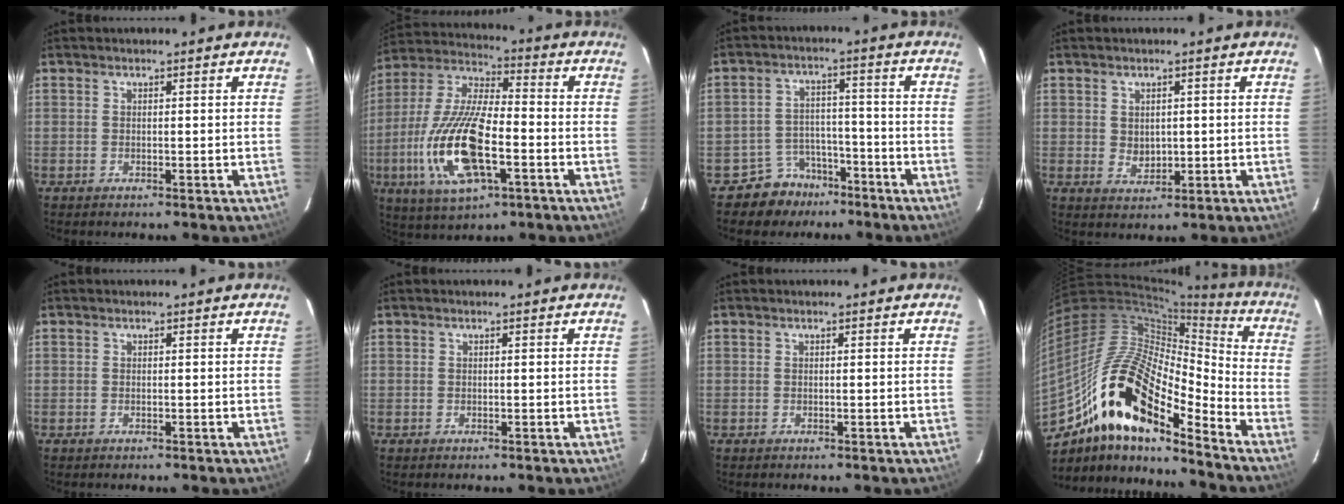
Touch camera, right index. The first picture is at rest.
{"total": 19.5, "force": [-5.8, 7.4, 17.1], "torque": [-0.366, -0.015, -0.110]}
{"total": 7.5, "force": [-5.4, 5.2, 0.0], "torque": [-0.009, 0.033, -0.081]}
{"total": 3.2, "force": [0.5, 2.6, 1.8], "torque": [-0.029, 0.001, 0.014]}
{"total": 0.0}
{"total": 0.0}
{"total": 0.0}
{"total": 23.6, "force": [-14.4, 8.3, 16.7], "torque": [-0.296, -0.019, -0.281]}